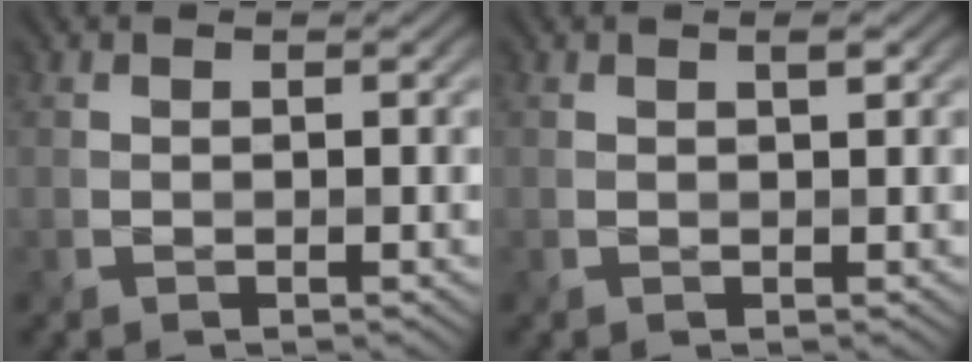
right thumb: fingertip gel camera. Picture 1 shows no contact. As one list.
[{"total": 0.8, "force": [0.4, 0.1, 0.7], "torque": [-0.013, 0.000, 0.007]}]